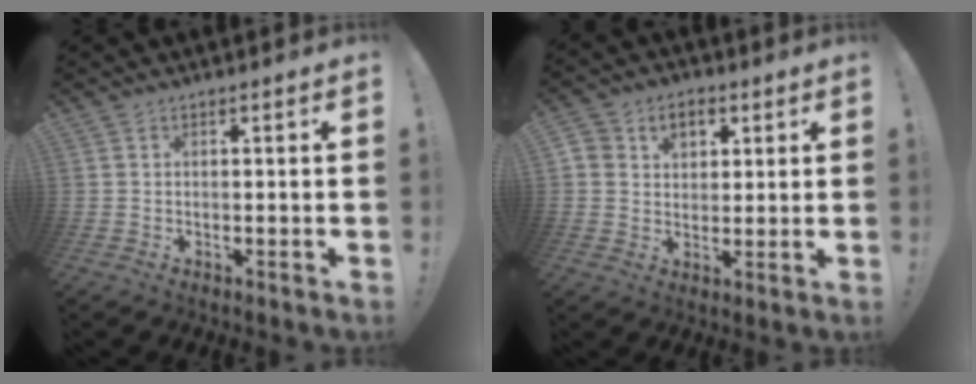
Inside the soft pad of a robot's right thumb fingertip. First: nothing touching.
{"total": 7.3, "force": [3.0, 6.0, 3.0], "torque": [-0.049, -0.005, 0.058]}